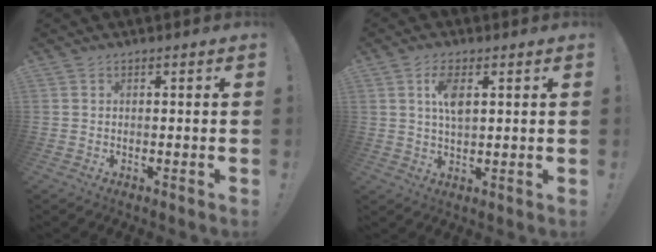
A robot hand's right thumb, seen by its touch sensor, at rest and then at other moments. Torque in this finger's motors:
{"motor_torque": [0.03, 0.09, 0.04, 0.04, 0.01]}